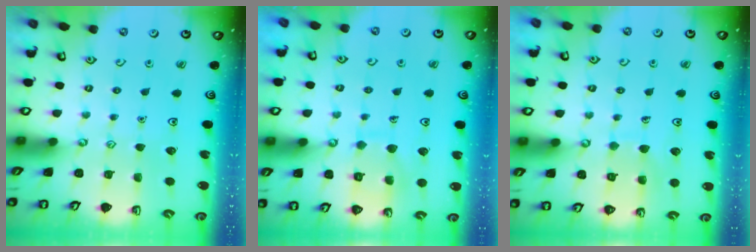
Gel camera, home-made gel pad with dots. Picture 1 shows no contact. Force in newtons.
{"total": 9.8, "press": 9.8, "slide": 1.0}
{"total": 7.1, "press": 7.1, "slide": 0.3}